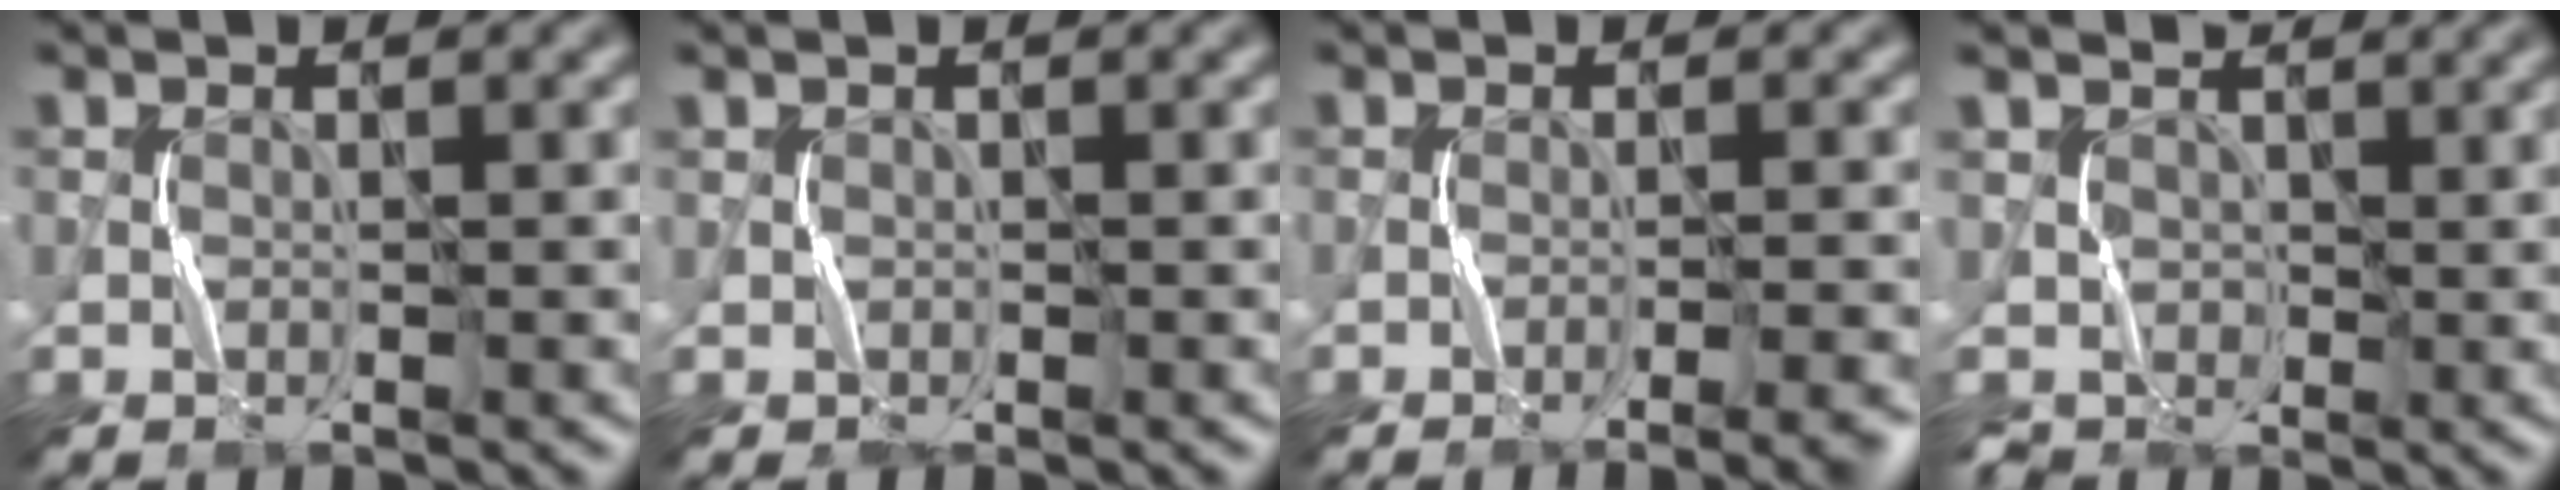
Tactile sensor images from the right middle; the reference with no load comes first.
{"total": 0.7, "force": [0.4, 0.6, -0.1], "torque": [-0.001, 0.000, 0.010]}
{"total": 3.1, "force": [-1.9, 0.3, 2.4], "torque": [-0.023, 0.013, -0.029]}
{"total": 3.6, "force": [1.3, 3.3, 0.8], "torque": [-0.028, 0.004, 0.014]}